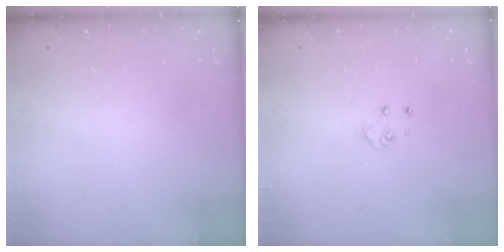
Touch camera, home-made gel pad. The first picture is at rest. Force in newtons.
{"total": 4.5, "press": 4.4, "slide": 1.0}